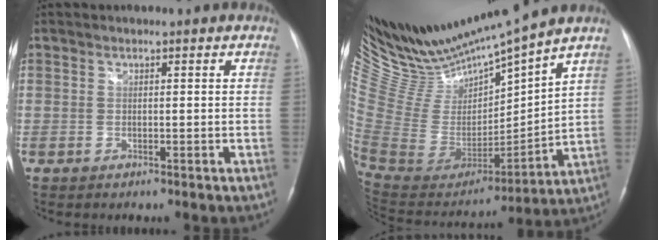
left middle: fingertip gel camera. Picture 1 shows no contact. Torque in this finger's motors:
{"motor_torque": [-0.21, -0.45, -0.32, -0.03]}